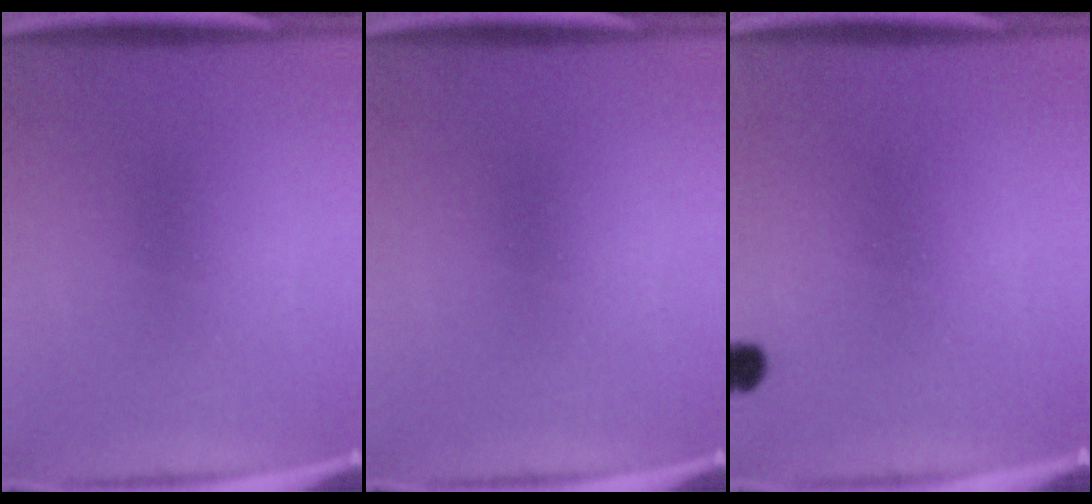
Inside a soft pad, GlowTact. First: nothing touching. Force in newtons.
{"total": 0.0}
{"total": 1.8}